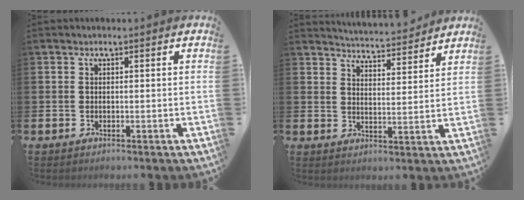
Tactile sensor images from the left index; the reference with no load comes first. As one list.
[{"total": 5.0, "force": [5.0, 0.1, 0.1], "torque": [-0.017, -0.039, 0.087]}]